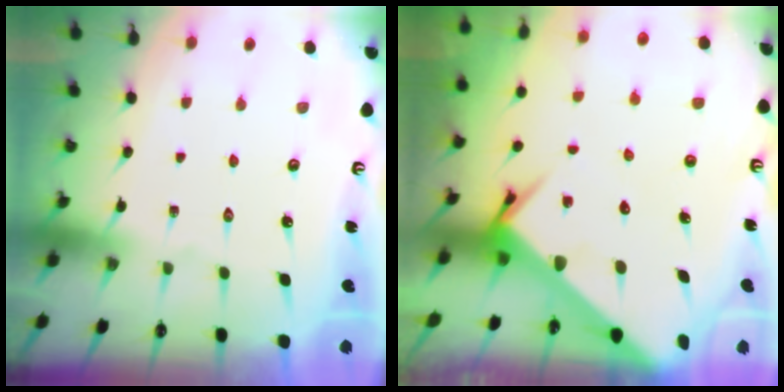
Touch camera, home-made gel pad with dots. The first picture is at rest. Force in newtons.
{"total": 7.2, "press": 7.2, "slide": 0.5}